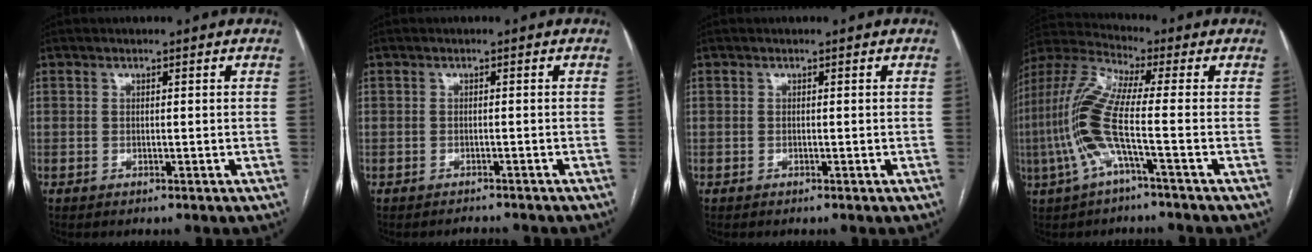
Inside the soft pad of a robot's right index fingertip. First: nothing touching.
{"total": 1.8, "force": [-1.8, 0.4, 0.2], "torque": [-0.004, -0.005, -0.020]}
{"total": 0.0}
{"total": 11.8, "force": [-2.6, 0.8, 11.5], "torque": [-0.263, 0.013, -0.061]}